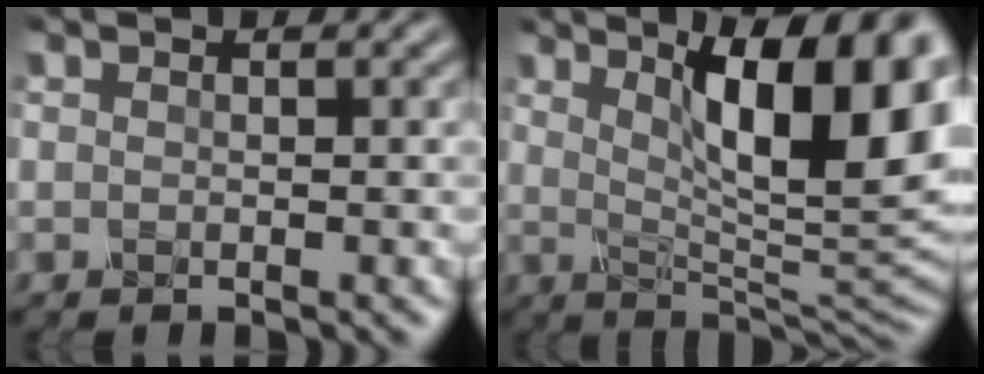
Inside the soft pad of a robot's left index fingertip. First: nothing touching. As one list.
[{"total": 13.3, "force": [4.4, 3.9, 11.9], "torque": [-0.151, -0.008, 0.072]}]